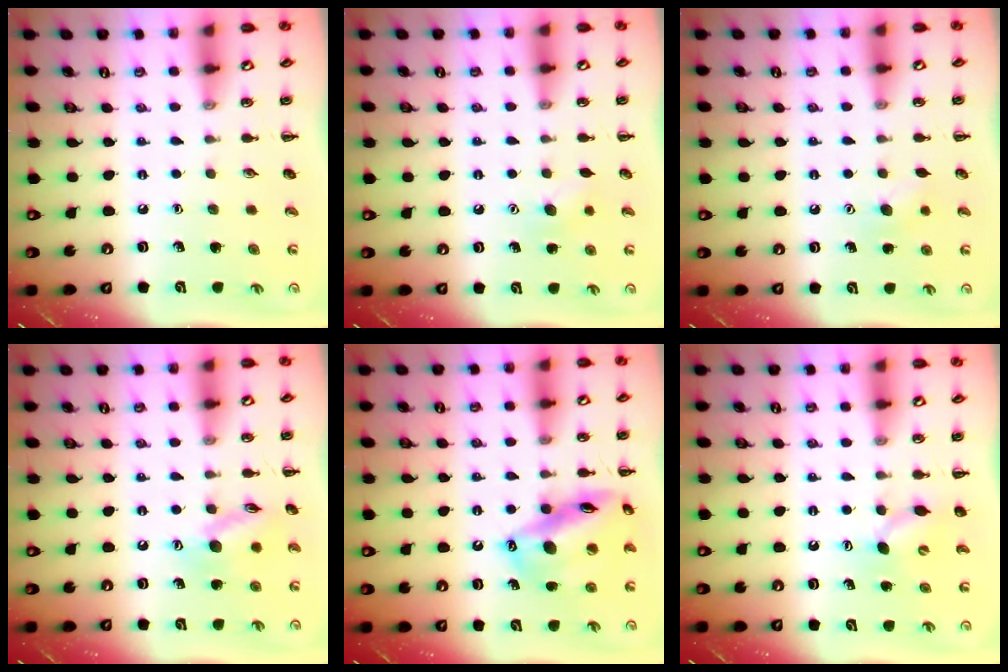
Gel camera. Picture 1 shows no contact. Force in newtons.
{"total": 5.5, "press": 5.3, "slide": 1.5}
{"total": 5.5, "press": 5.3, "slide": 1.5}
{"total": 11.7, "press": 11.6, "slide": 1.0}
{"total": 16.5, "press": 16.1, "slide": 3.4}
{"total": 6.0, "press": 5.9, "slide": 1.4}